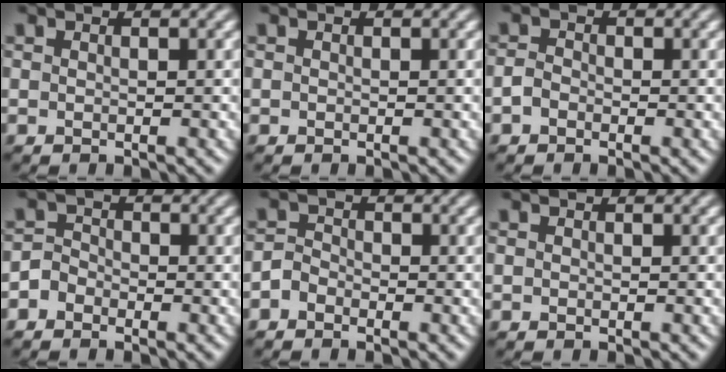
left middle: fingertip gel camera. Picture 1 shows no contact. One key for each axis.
{"total": 0.0}
{"total": 1.2, "fx": -0.9, "fy": 0.8, "fz": 0.4, "tx": -0.006, "ty": 0.001, "tz": -0.022}
{"total": 1.9, "fx": -1.3, "fy": 1.4, "fz": 0.3, "tx": 0.009, "ty": 0.008, "tz": -0.034}
{"total": 1.7, "fx": -1.2, "fy": 1.1, "fz": 0.4, "tx": 0.001, "ty": 0.005, "tz": -0.032}
{"total": 0.0}